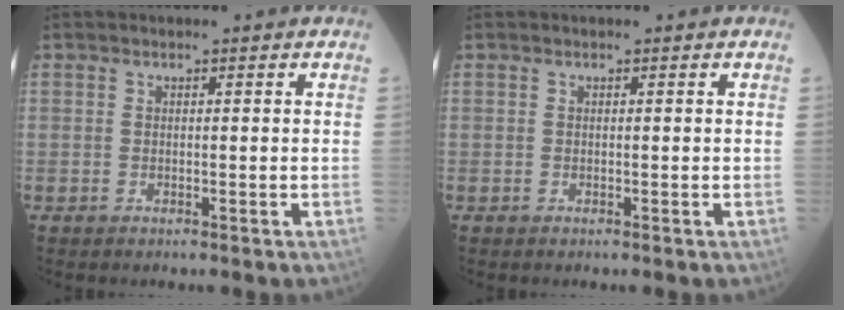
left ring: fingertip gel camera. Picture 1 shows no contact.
{"total": 0.0}